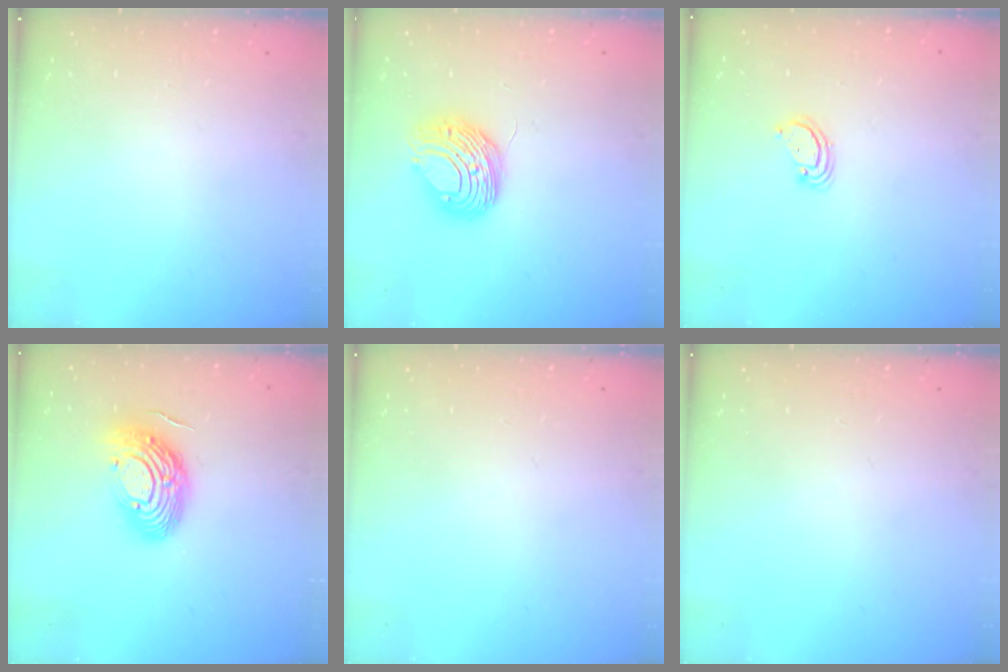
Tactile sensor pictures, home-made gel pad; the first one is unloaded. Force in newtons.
{"total": 10.0, "press": 9.9, "slide": 1.2}
{"total": 2.6, "press": 2.6, "slide": 0.2}
{"total": 14.9, "press": 14.9, "slide": 1.3}
{"total": 0.0}
{"total": 0.0}